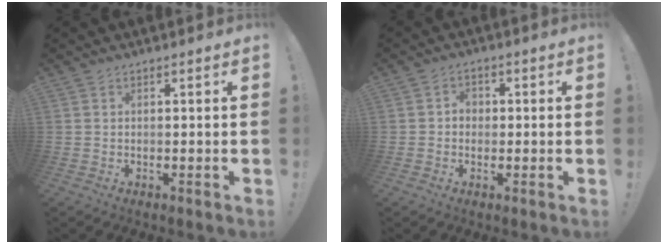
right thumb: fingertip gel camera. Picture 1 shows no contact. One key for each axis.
{"total": 2.8, "fx": -0.5, "fy": 2.4, "fz": 1.2, "tx": -0.017, "ty": 0.005, "tz": -0.011}